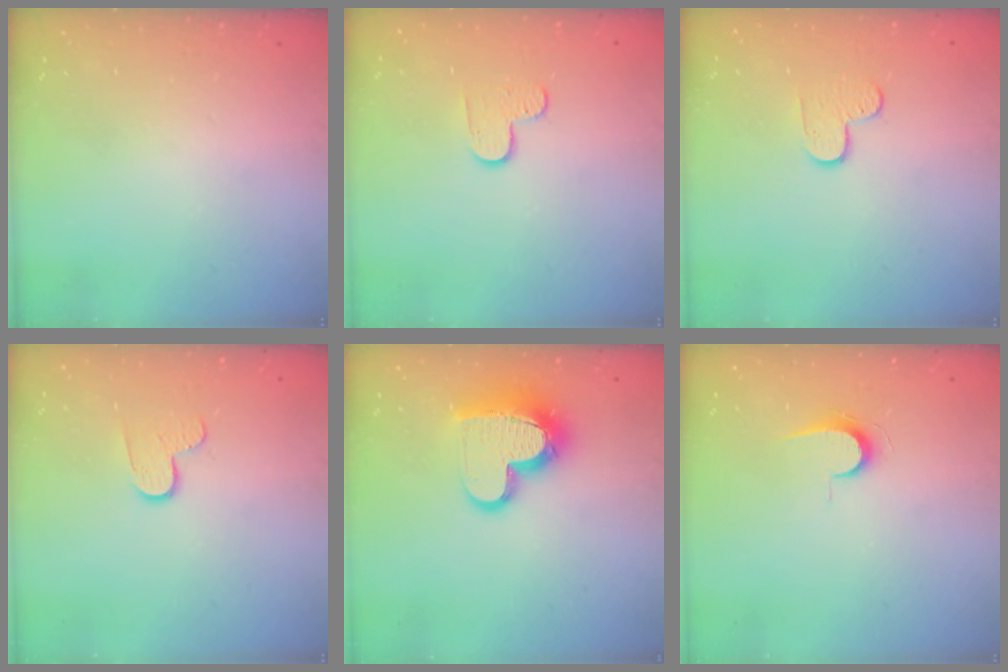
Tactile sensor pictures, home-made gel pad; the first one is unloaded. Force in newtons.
{"total": 5.8, "press": 5.8, "slide": 0.6}
{"total": 4.5, "press": 4.5, "slide": 0.4}
{"total": 7.0, "press": 7.0, "slide": 0.6}
{"total": 14.7, "press": 14.6, "slide": 1.2}
{"total": 5.9, "press": 5.9, "slide": 0.6}